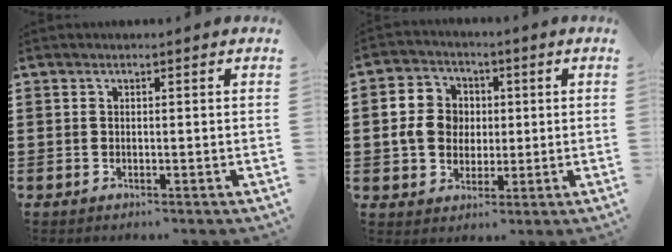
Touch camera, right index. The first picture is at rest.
{"total": 7.4, "force": [0.2, 6.4, 3.6], "torque": [-0.102, 0.017, 0.000]}